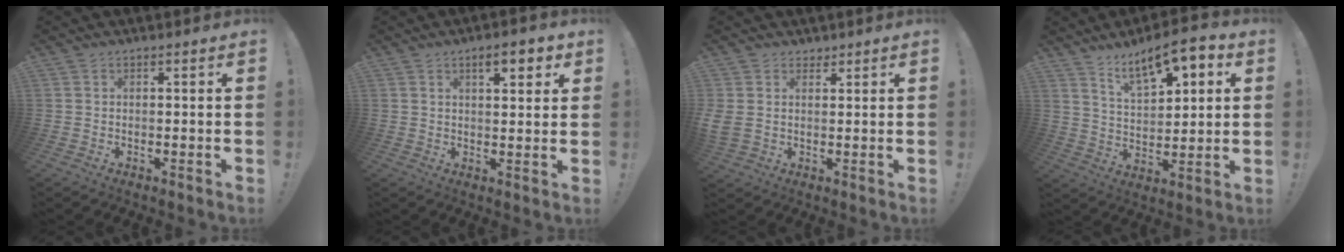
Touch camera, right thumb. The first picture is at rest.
{"total": 6.0, "force": [3.3, 2.2, 4.4], "torque": [-0.051, -0.013, 0.050]}
{"total": 5.2, "force": [2.0, 4.3, 2.2], "torque": [-0.038, -0.009, 0.041]}
{"total": 12.1, "force": [7.7, 5.0, 7.8], "torque": [-0.129, -0.040, 0.134]}